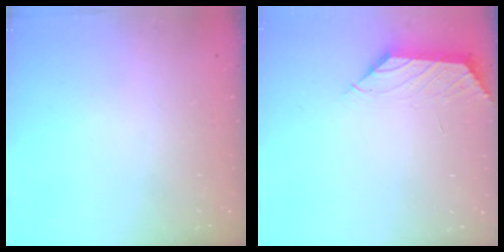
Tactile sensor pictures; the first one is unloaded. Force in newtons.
{"total": 1.0, "press": 0.8, "slide": 0.5}